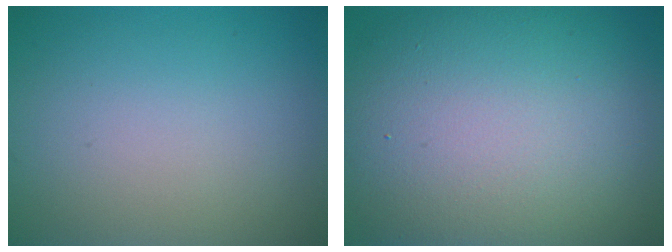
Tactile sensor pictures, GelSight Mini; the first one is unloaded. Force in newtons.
{"total": 15.4, "press": 15.4, "slide": 0.5}